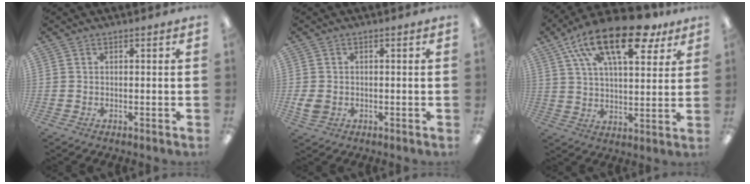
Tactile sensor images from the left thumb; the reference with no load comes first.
{"total": 3.7, "force": [-0.8, 2.7, 2.3], "torque": [-0.052, 0.001, -0.016]}
{"total": 21.2, "force": [12.1, 9.0, 14.9], "torque": [-0.249, -0.044, 0.204]}